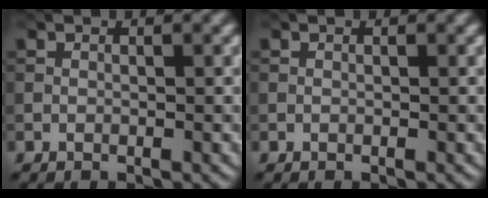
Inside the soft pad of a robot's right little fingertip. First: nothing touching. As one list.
[{"total": 0.0}]